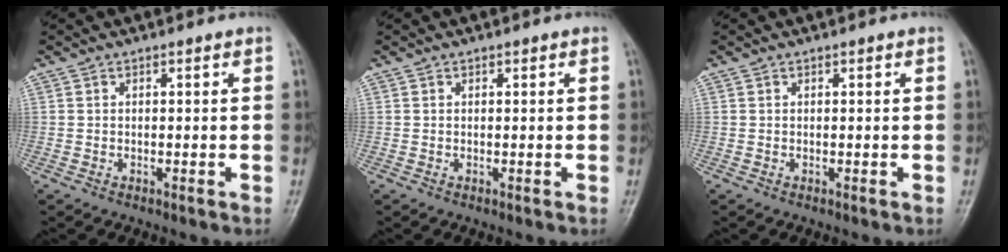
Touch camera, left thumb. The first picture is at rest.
{"total": 0.0}
{"total": 0.0}